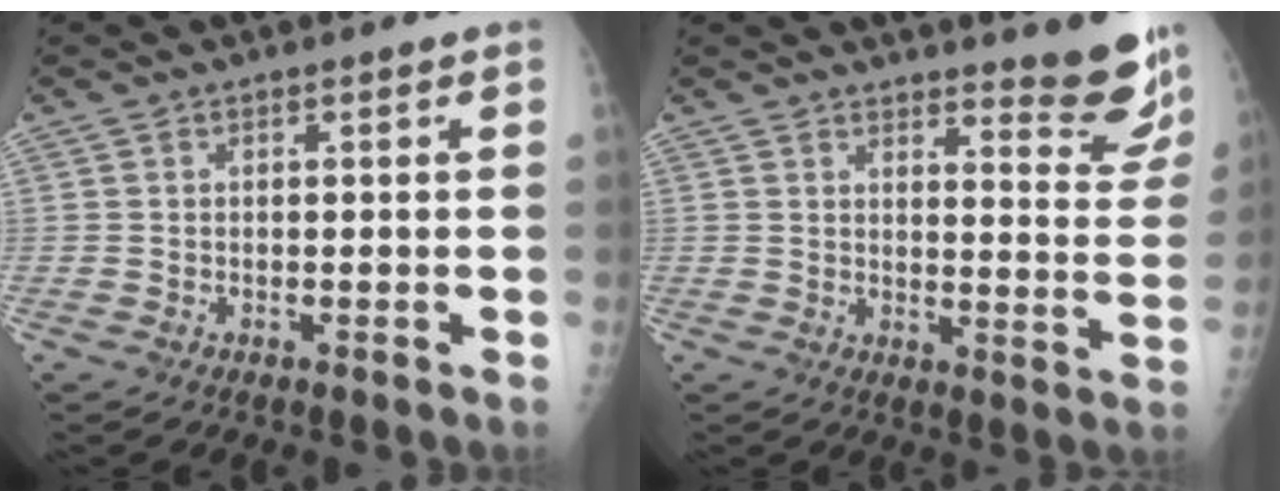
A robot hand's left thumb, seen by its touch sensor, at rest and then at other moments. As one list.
[{"total": 11.3, "force": [9.8, 2.2, 5.1], "torque": [-0.032, -0.086, 0.113]}]